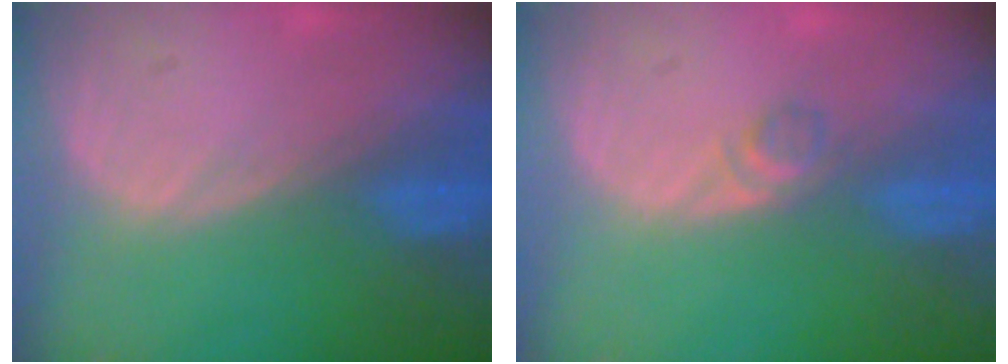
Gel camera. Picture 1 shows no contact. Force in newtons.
{"total": 1.8, "press": 1.5, "slide": 0.9}